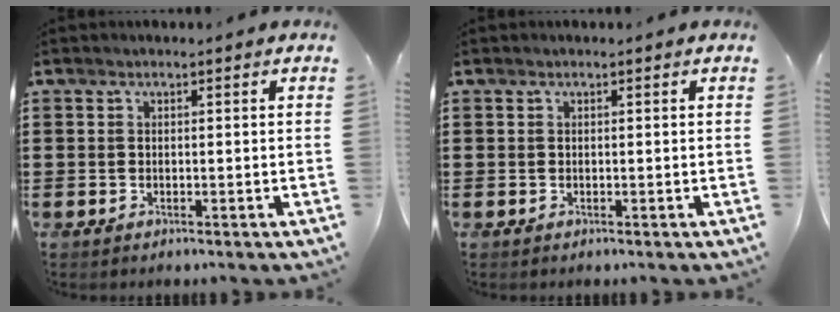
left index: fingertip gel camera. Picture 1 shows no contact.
{"total": 0.0}